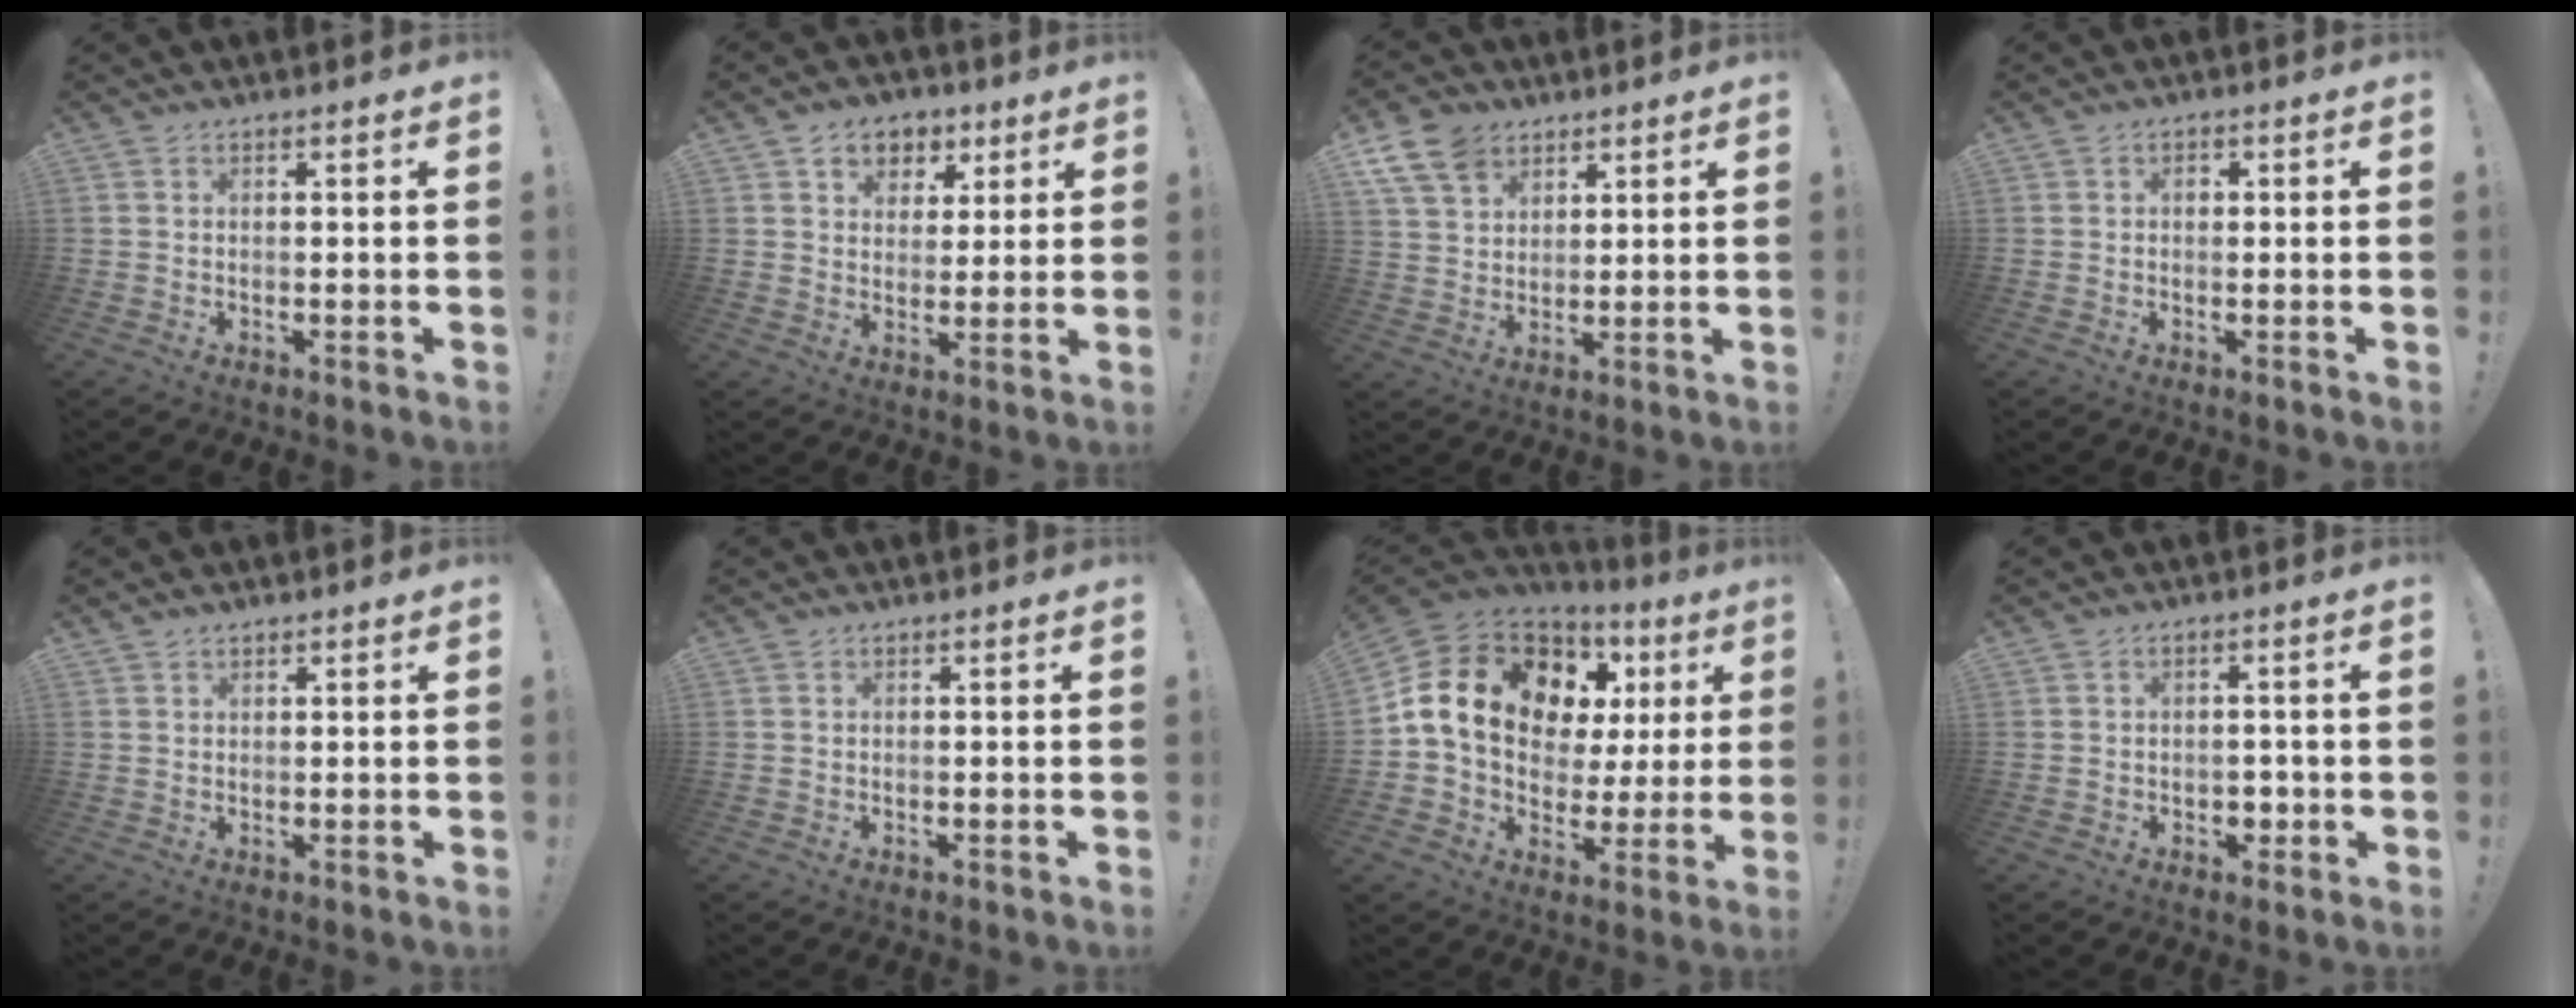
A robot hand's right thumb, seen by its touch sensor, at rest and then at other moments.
{"total": 7.8, "force": [3.7, 6.4, 2.4], "torque": [-0.031, -0.017, 0.071]}
{"total": 10.6, "force": [6.7, 7.0, 4.3], "torque": [-0.081, -0.029, 0.134]}
{"total": 0.9, "force": [-0.2, 0.7, 0.5], "torque": [-0.010, 0.004, -0.006]}
{"total": 1.1, "force": [0.9, 0.6, 0.1], "torque": [-0.002, -0.002, 0.017]}
{"total": 0.0}
{"total": 18.2, "force": [6.4, 12.1, 11.9], "torque": [-0.209, -0.022, 0.130]}
{"total": 3.0, "force": [-0.6, 2.6, 1.3], "torque": [-0.007, -0.003, -0.013]}